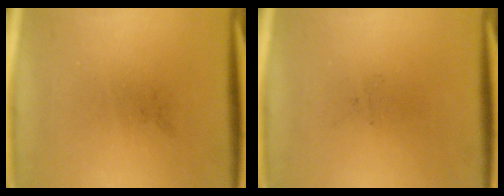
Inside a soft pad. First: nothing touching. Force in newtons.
{"total": 0.0}